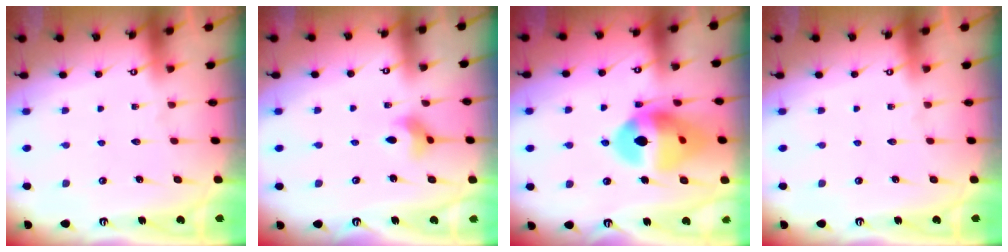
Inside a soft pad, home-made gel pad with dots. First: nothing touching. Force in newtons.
{"total": 3.9, "press": 3.9, "slide": 0.7}
{"total": 15.6, "press": 14.5, "slide": 5.7}
{"total": 0.0}